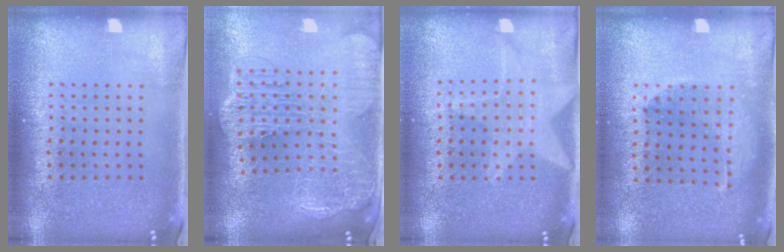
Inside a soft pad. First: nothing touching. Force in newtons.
{"total": 3.4, "press": 2.7, "slide": 2.0}
{"total": 1.5, "press": 1.5, "slide": 0.3}
{"total": 1.1, "press": 1.0, "slide": 0.2}